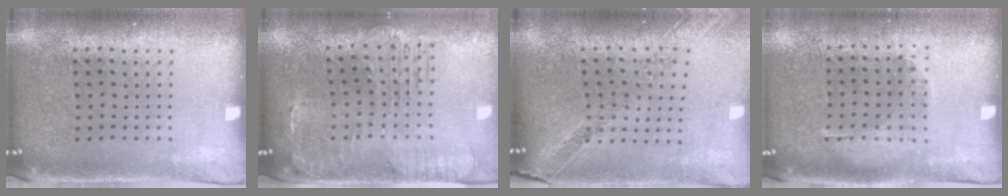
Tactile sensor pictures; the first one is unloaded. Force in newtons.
{"total": 1.4, "press": 1.4, "slide": 0.4}
{"total": 1.1, "press": 1.0, "slide": 0.0}
{"total": 1.2, "press": 0.8, "slide": 0.9}